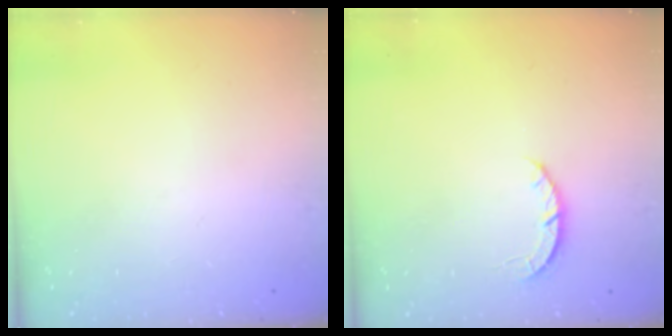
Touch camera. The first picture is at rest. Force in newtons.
{"total": 2.7, "press": 2.6, "slide": 0.4}